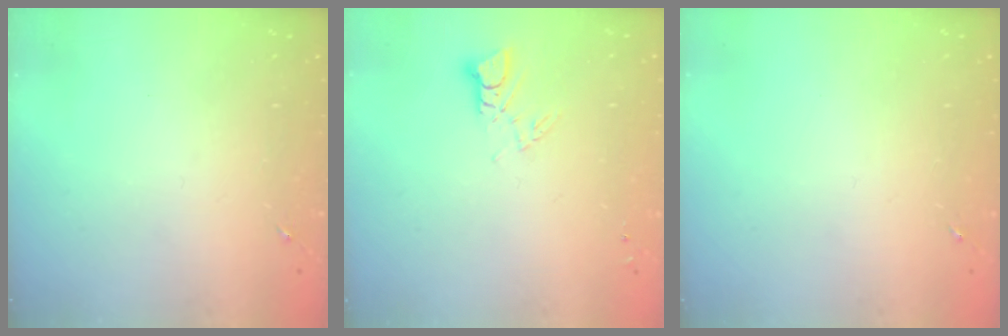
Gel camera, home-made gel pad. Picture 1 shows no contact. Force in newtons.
{"total": 3.7, "press": 3.7, "slide": 0.4}
{"total": 0.0}